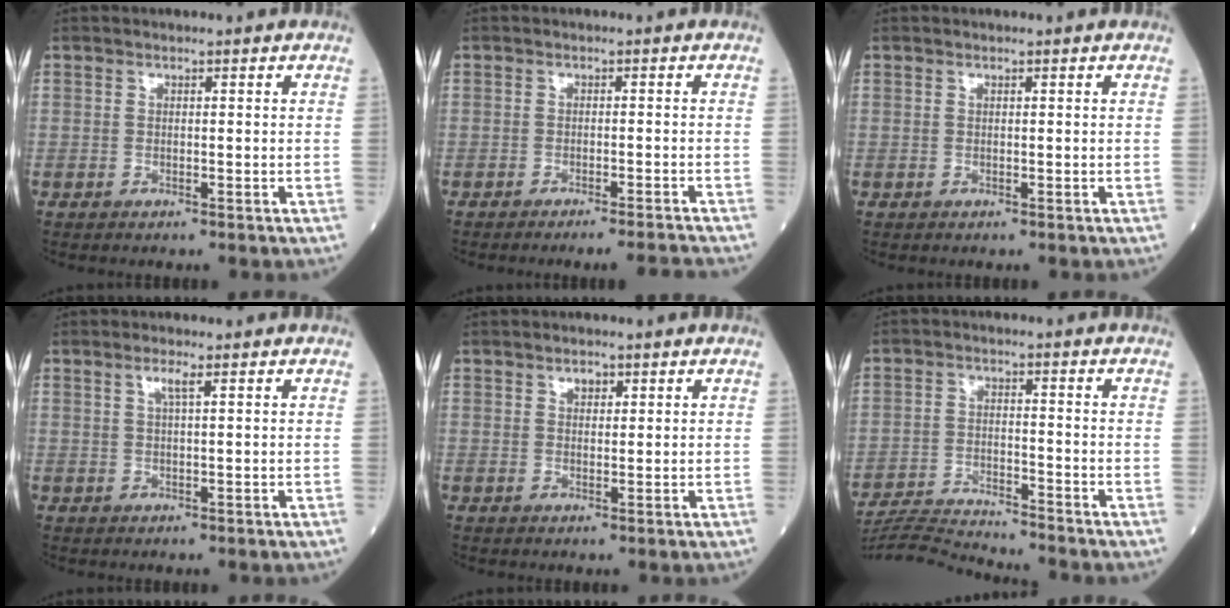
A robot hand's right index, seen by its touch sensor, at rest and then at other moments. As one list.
[{"total": 5.3, "force": [-5.0, -1.3, 1.2], "torque": [-0.006, -0.006, -0.066]}, {"total": 0.0}, {"total": 1.8, "force": [0.8, -0.1, 1.6], "torque": [-0.034, 0.002, 0.016]}, {"total": 1.6, "force": [0.9, 0.9, 0.9], "torque": [-0.012, 0.001, 0.014]}, {"total": 9.0, "force": [-8.8, -1.7, 1.1], "torque": [-0.019, -0.007, -0.157]}]